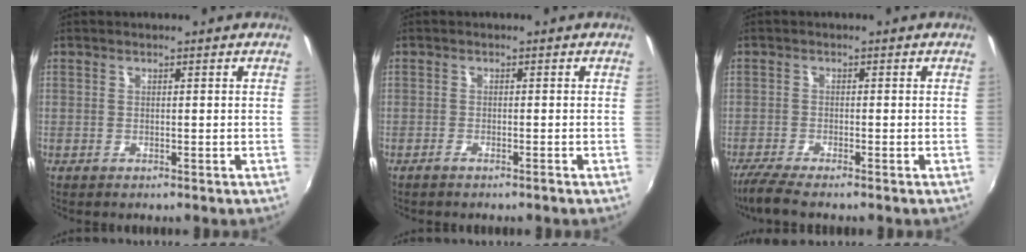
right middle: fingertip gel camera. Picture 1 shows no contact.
{"total": 1.1, "force": [-1.0, 0.0, 0.5], "torque": [-0.015, -0.001, -0.021]}
{"total": 4.8, "force": [-4.0, 0.2, 2.7], "torque": [-0.072, -0.021, -0.076]}